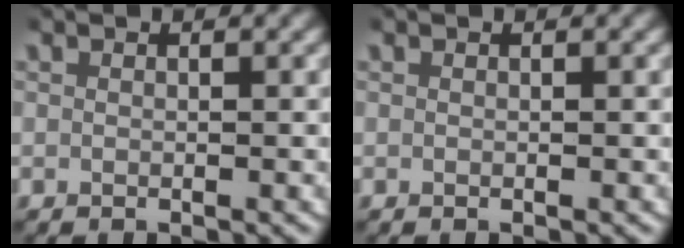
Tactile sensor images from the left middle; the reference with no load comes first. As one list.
[{"total": 0.0}]